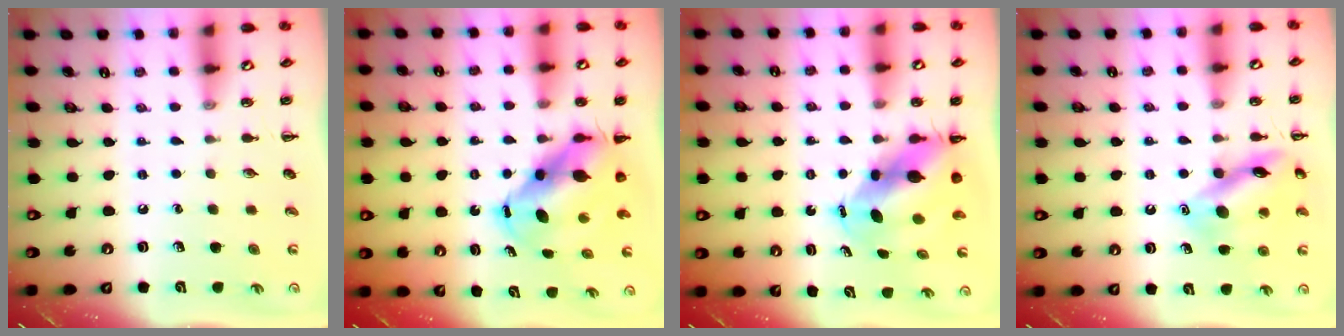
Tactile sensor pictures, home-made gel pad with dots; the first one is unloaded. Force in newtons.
{"total": 8.2, "press": 7.9, "slide": 2.3}
{"total": 8.4, "press": 8.1, "slide": 2.3}
{"total": 14.2, "press": 14.2, "slide": 1.1}